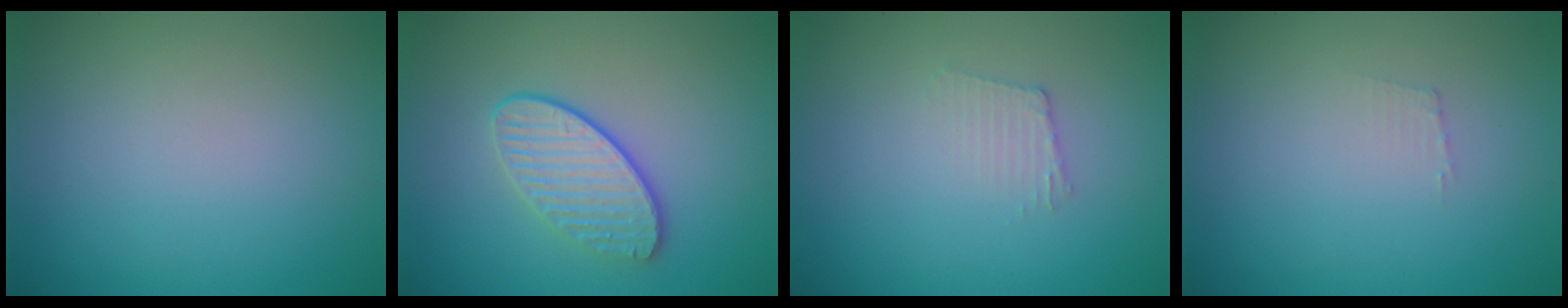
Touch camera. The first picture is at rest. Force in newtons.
{"total": 3.5, "press": 3.2, "slide": 1.4}
{"total": 1.2, "press": 1.2, "slide": 0.2}
{"total": 0.7, "press": 0.7, "slide": 0.1}